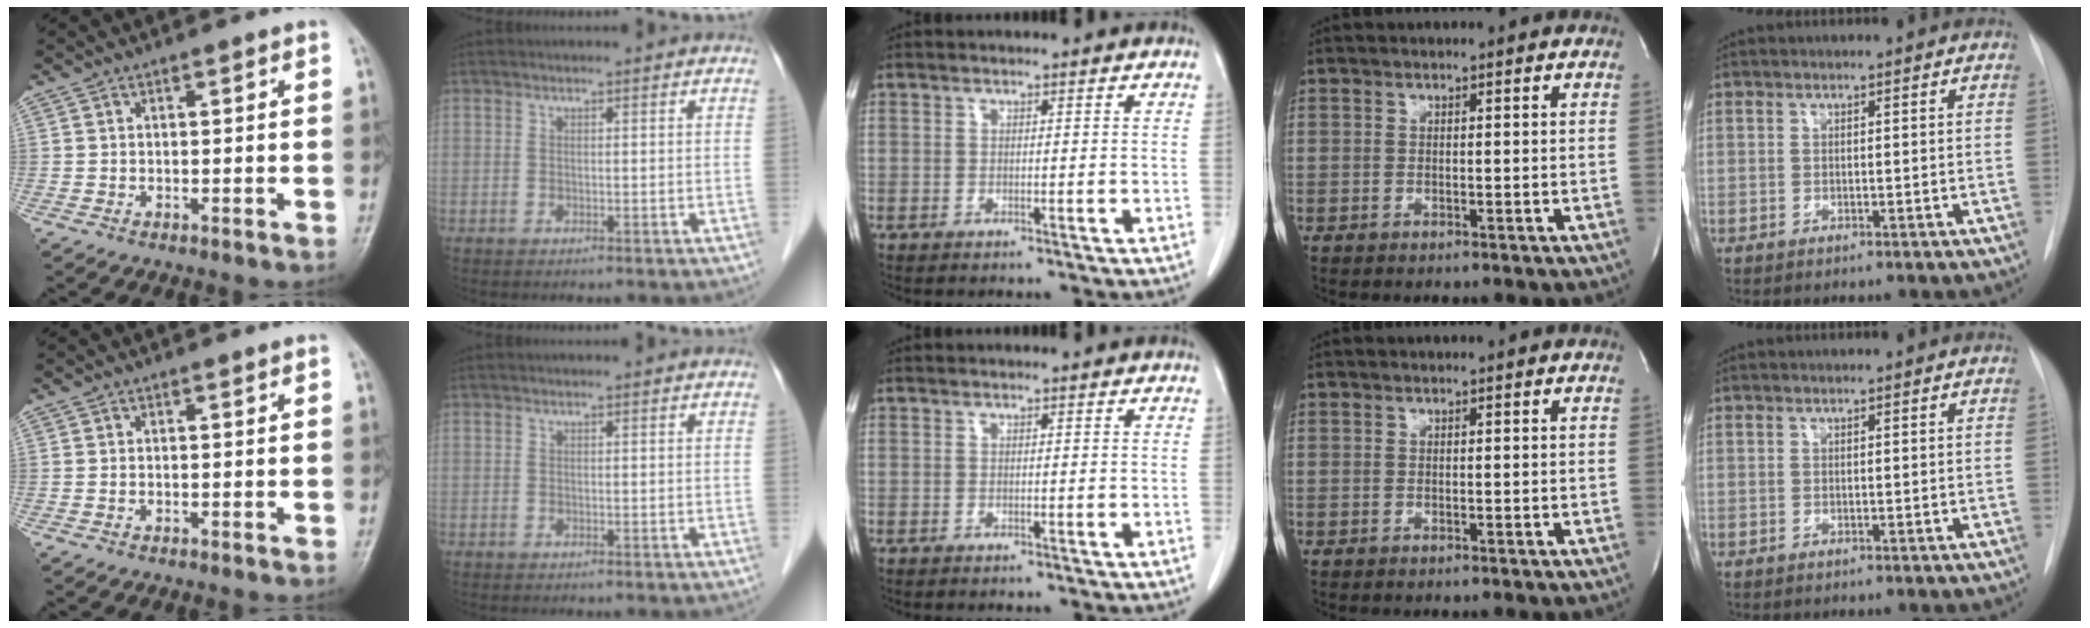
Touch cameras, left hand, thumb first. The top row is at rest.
{}